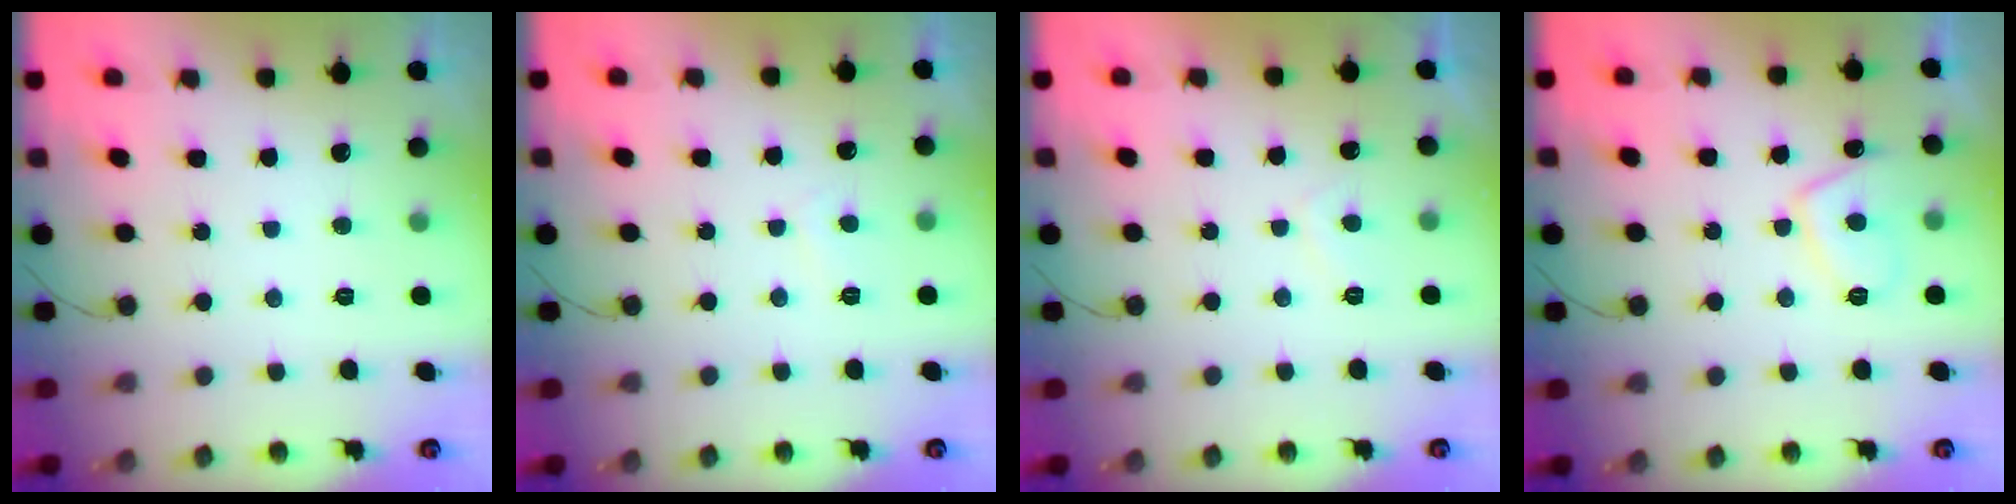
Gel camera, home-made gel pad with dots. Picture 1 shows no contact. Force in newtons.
{"total": 0.8, "press": 0.7, "slide": 0.4}
{"total": 1.5, "press": 1.3, "slide": 0.7}
{"total": 6.1, "press": 5.9, "slide": 1.4}